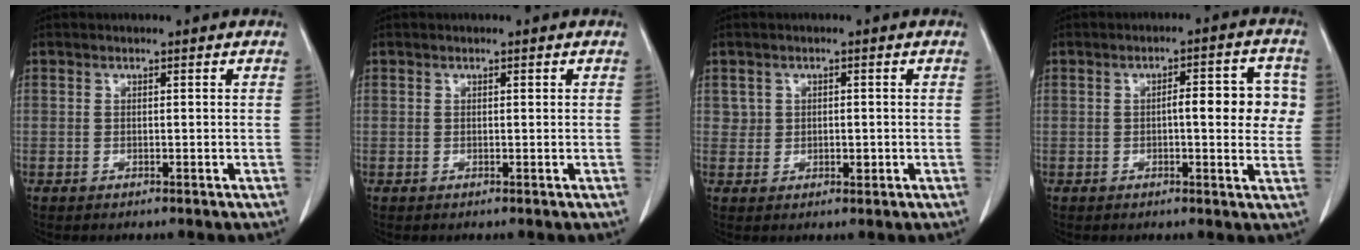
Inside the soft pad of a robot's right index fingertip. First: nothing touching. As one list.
[{"total": 0.0}, {"total": 1.3, "force": [-0.1, 1.0, 0.9], "torque": [-0.013, 0.003, -0.001]}, {"total": 8.0, "force": [0.7, 2.3, 7.7], "torque": [-0.092, 0.020, 0.005]}]